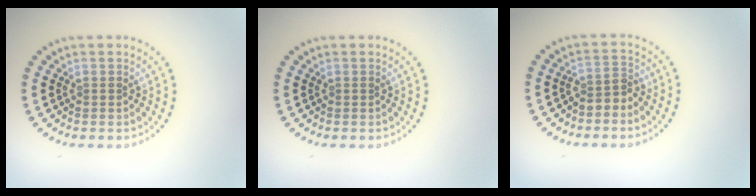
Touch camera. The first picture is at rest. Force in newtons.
{"total": 0.0}
{"total": 2.0, "press": 1.4, "slide": 1.3}